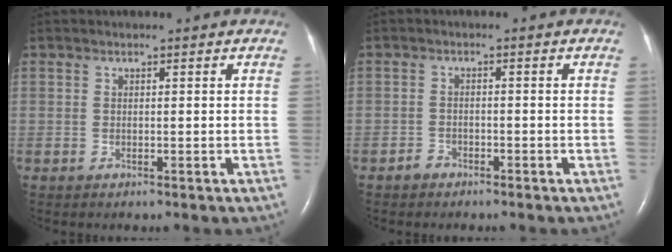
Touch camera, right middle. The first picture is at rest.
{"total": 1.5, "force": [-1.2, 0.9, 0.1], "torque": [-0.008, 0.003, -0.025]}